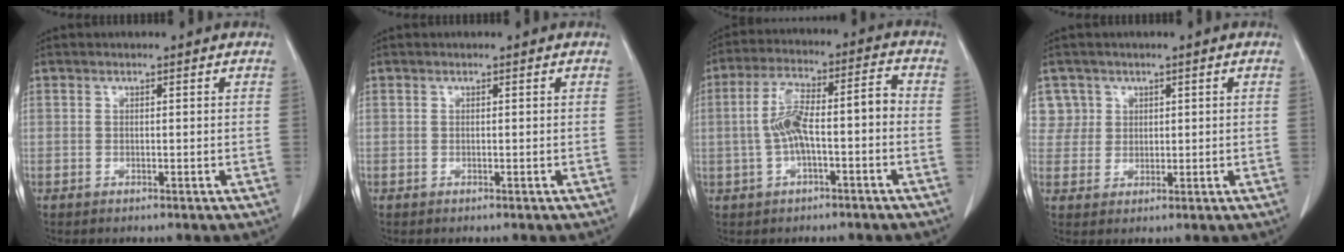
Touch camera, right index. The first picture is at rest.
{"total": 0.0}
{"total": 9.9, "force": [-1.4, 2.7, 9.4], "torque": [-0.182, 0.042, -0.019]}
{"total": 4.1, "force": [1.7, 3.7, -0.5], "torque": [0.029, 0.009, 0.032]}